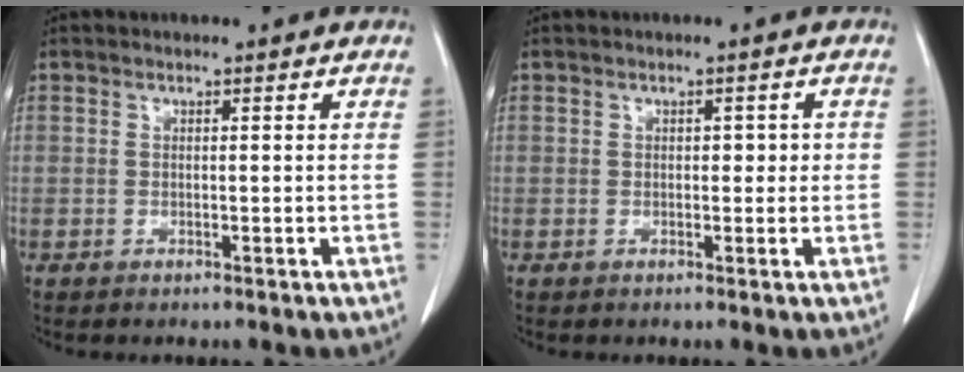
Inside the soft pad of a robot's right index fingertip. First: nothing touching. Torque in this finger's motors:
{"motor_torque": [0.35, -0.14, 0.05, 0.03]}